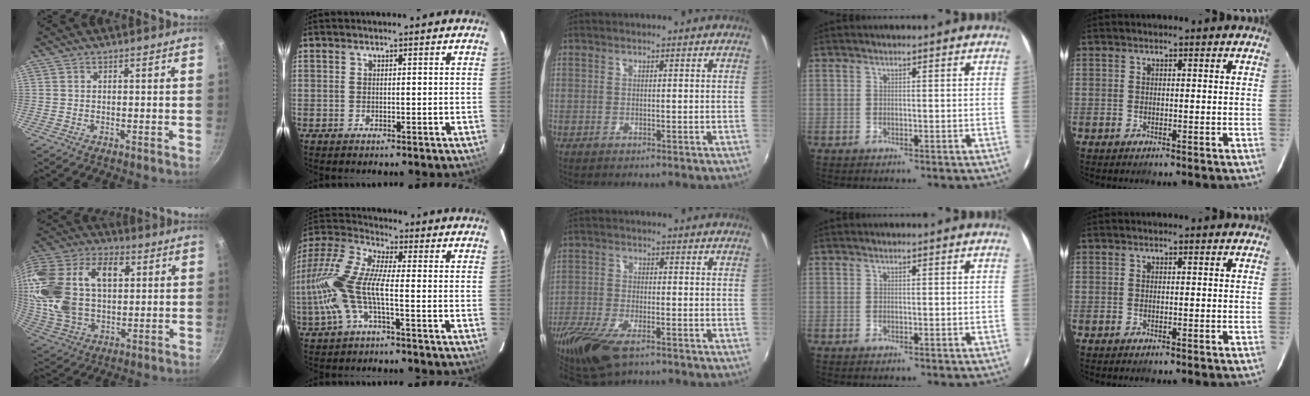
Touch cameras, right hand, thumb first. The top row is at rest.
{"thumb": {"total": 25.2, "force": [5.0, 16.3, 18.6], "torque": [-0.366, 0.019, 0.089]}, "index": {"total": 14.0, "force": [-2.6, 3.7, 13.2], "torque": [-0.276, 0.000, -0.055]}, "middle": {"total": 15.2, "force": [-10.1, 6.1, 9.6], "torque": [-0.228, -0.057, -0.186]}}